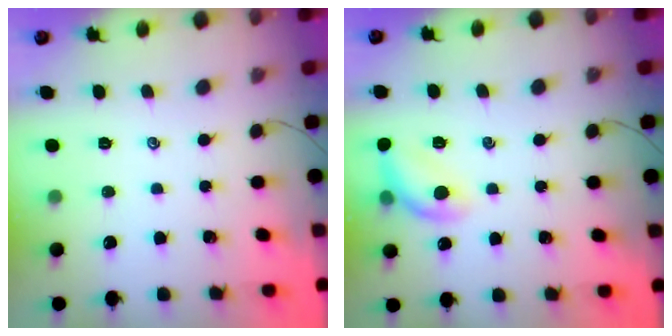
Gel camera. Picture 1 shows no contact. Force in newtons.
{"total": 11.3, "press": 11.2, "slide": 1.6}